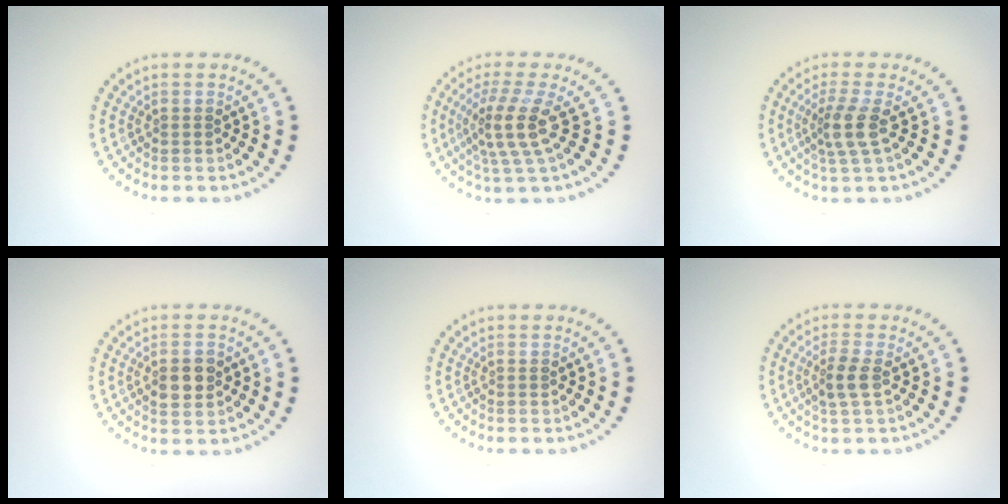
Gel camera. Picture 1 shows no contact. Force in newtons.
{"total": 3.9, "press": 3.0, "slide": 2.5}
{"total": 2.8, "press": 2.1, "slide": 1.8}
{"total": 2.8, "press": 2.8, "slide": 0.1}
{"total": 0.0}
{"total": 2.1, "press": 1.9, "slide": 0.7}